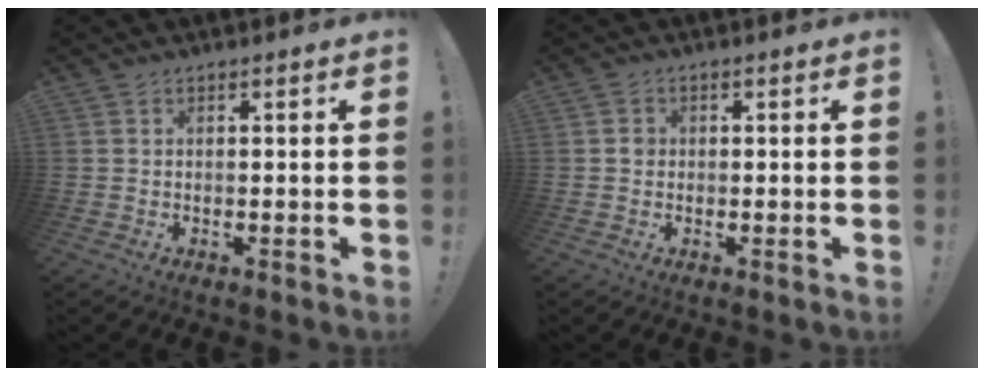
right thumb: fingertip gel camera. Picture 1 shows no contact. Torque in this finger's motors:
{"motor_torque": [0.22, 0.18, 0.22, -0.06, -0.04]}